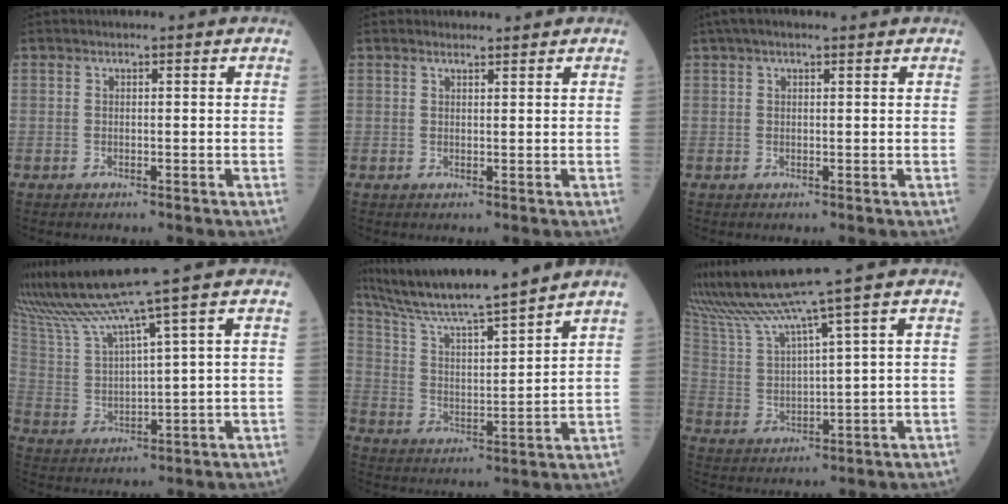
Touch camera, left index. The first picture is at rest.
{"total": 1.3, "force": [1.3, 0.2, 0.1], "torque": [-0.008, 0.005, 0.024]}
{"total": 4.0, "force": [2.8, 1.0, 2.7], "torque": [-0.050, 0.032, 0.047]}
{"total": 10.6, "force": [8.1, -2.6, 6.3], "torque": [-0.126, 0.006, 0.159]}
{"total": 14.4, "force": [12.8, -1.5, 6.5], "torque": [-0.124, 0.003, 0.225]}
{"total": 10.0, "force": [7.8, -2.7, 5.6], "torque": [-0.114, 0.005, 0.154]}